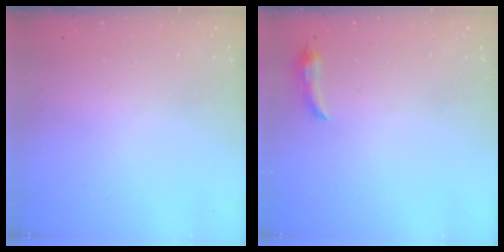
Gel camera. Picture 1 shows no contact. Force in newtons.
{"total": 5.4, "press": 4.6, "slide": 2.8}